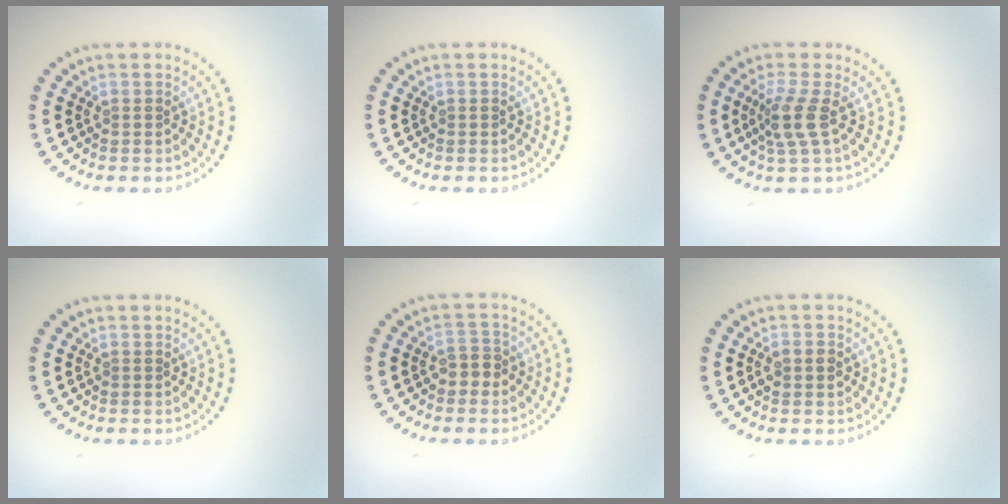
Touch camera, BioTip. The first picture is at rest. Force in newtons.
{"total": 0.0}
{"total": 2.7, "press": 2.0, "slide": 1.8}
{"total": 0.0}
{"total": 1.9, "press": 1.8, "slide": 0.7}
{"total": 1.7, "press": 1.7, "slide": 0.1}